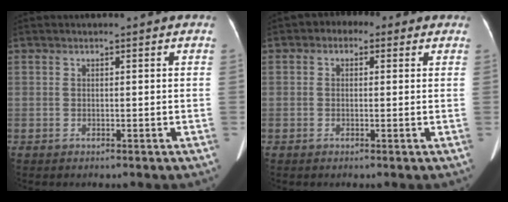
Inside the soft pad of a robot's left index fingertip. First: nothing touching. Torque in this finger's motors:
{"motor_torque": [1.06, -1.06, 0.25, -0.02]}